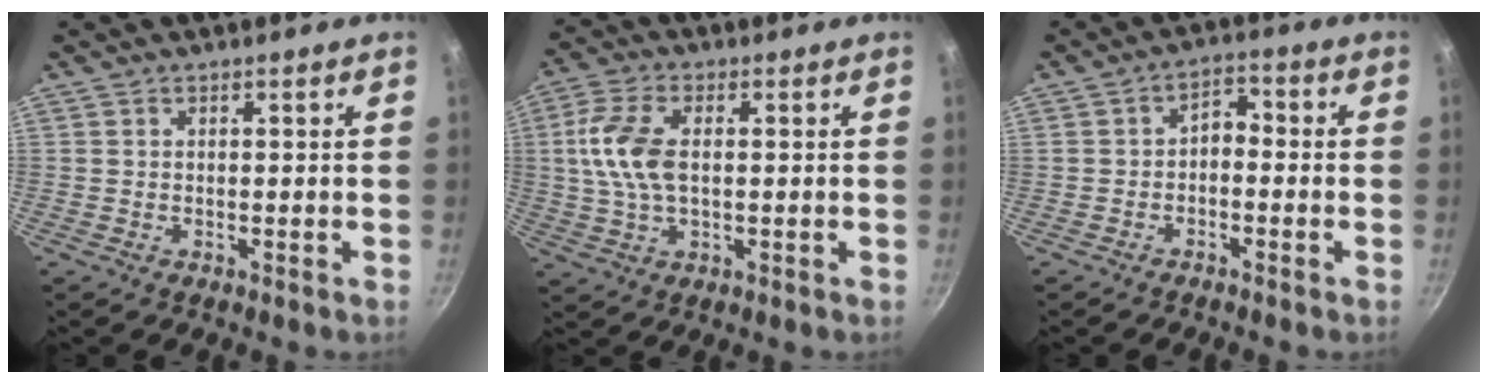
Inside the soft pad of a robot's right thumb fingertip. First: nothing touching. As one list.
[{"total": 9.9, "force": [0.9, 5.5, 8.2], "torque": [-0.167, 0.011, 0.012]}, {"total": 3.6, "force": [-1.2, 2.3, 2.5], "torque": [-0.027, 0.025, -0.024]}]